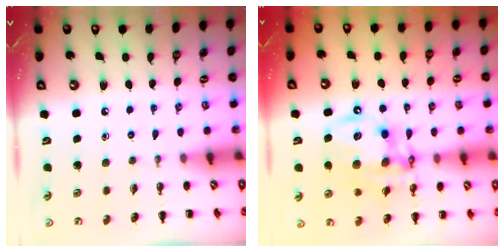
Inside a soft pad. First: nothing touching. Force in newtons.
{"total": 14.2, "press": 13.7, "slide": 3.8}